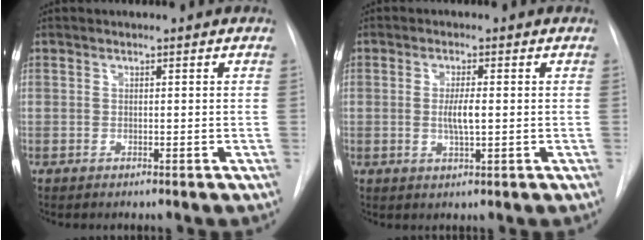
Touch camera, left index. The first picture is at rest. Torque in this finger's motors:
{"motor_torque": [0.78, 0.18, 0.09, 0.03]}